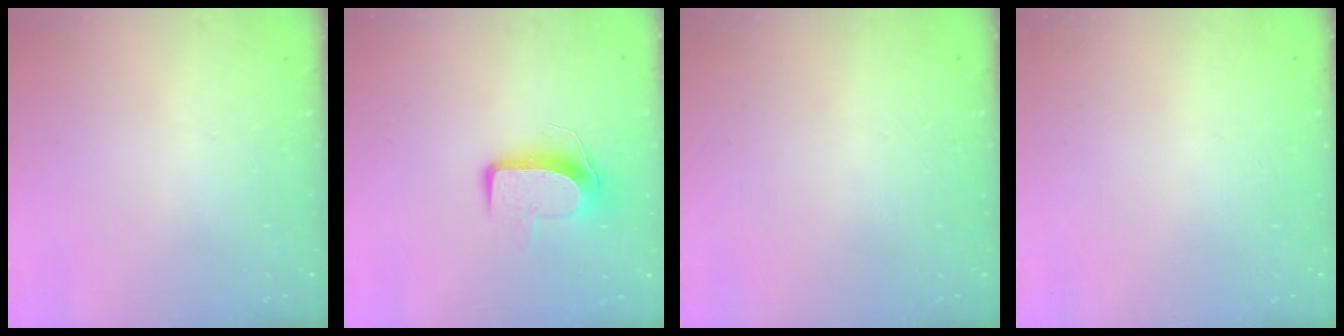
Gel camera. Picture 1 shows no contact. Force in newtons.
{"total": 9.3, "press": 9.3, "slide": 0.6}
{"total": 0.0}
{"total": 0.0}